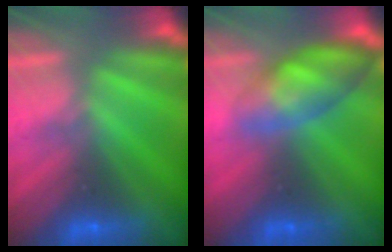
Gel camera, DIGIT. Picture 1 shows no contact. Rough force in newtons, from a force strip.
{"total": 5.0}